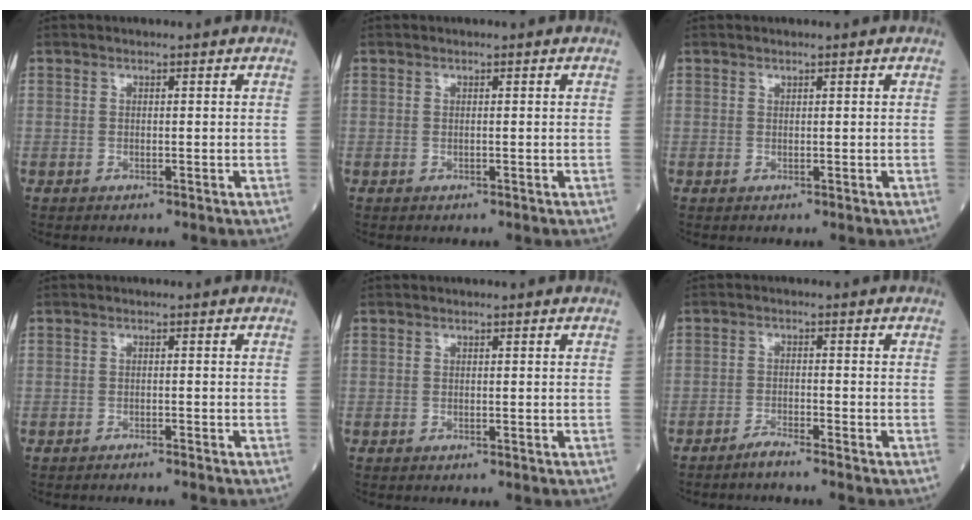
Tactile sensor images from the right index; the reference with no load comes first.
{"total": 0.0}
{"total": 0.0}
{"total": 2.8, "force": [-2.6, -0.4, 1.0], "torque": [-0.014, -0.001, -0.033]}
{"total": 0.0}
{"total": 2.3, "force": [-2.1, -0.6, 0.6], "torque": [-0.020, -0.004, -0.043]}